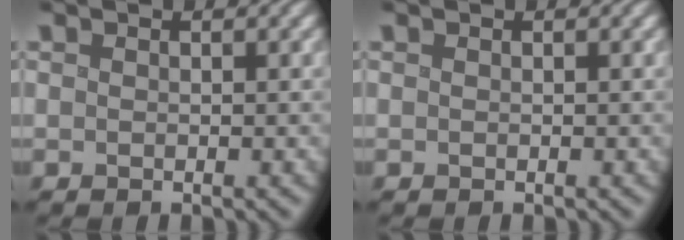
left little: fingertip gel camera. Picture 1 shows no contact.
{"total": 0.0}